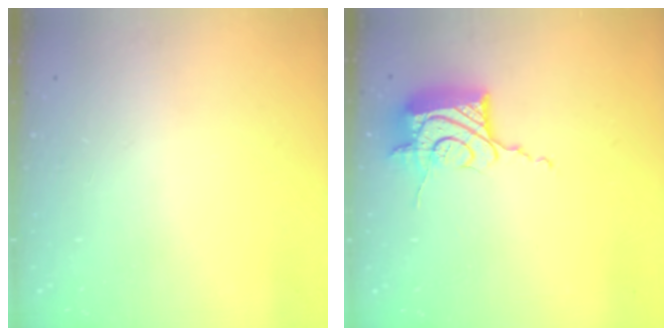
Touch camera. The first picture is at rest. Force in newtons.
{"total": 17.2, "press": 17.1, "slide": 0.7}